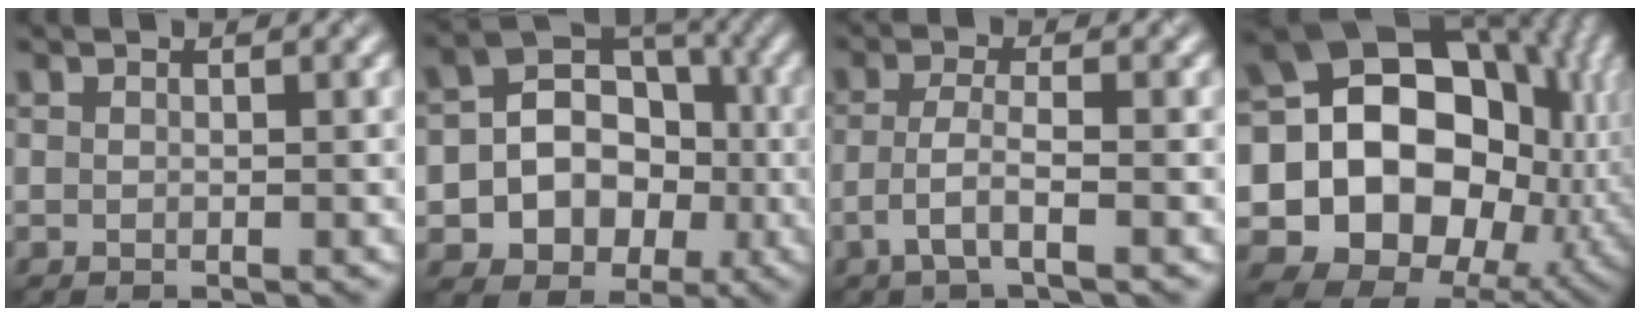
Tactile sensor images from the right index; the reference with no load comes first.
{"total": 8.9, "force": [-1.4, 7.7, 4.3], "torque": [-0.054, 0.005, -0.042]}
{"total": 2.4, "force": [-1.2, 0.2, 2.1], "torque": [-0.047, 0.011, -0.032]}
{"total": 20.9, "force": [1.6, 16.8, 12.4], "torque": [-0.254, 0.025, 0.037]}